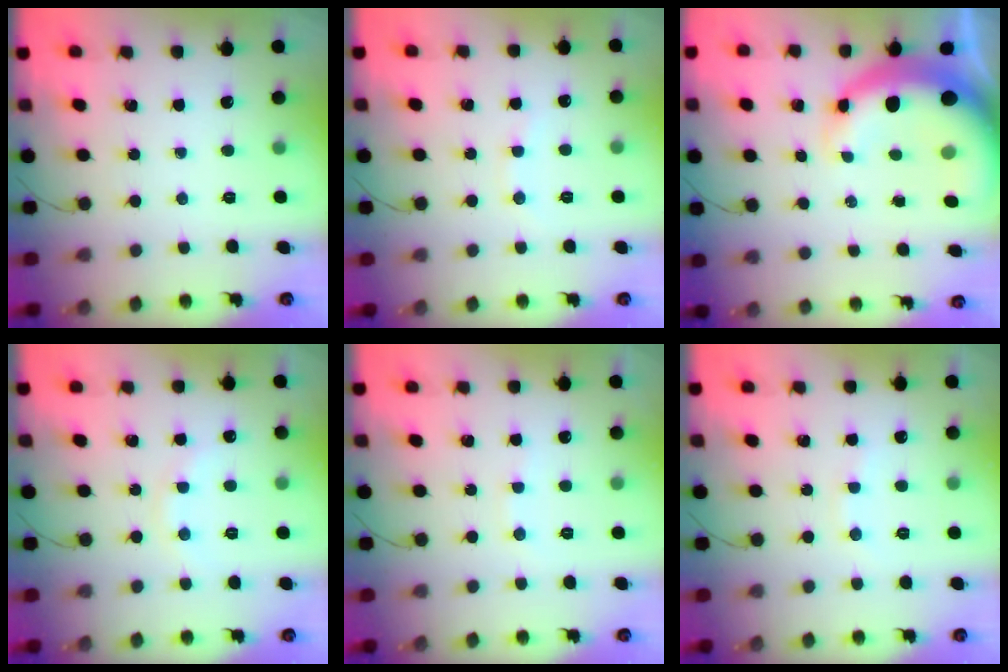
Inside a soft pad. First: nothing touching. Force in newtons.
{"total": 3.5, "press": 3.3, "slide": 1.1}
{"total": 9.7, "press": 9.4, "slide": 2.6}
{"total": 7.8, "press": 7.6, "slide": 1.7}
{"total": 4.7, "press": 4.6, "slide": 1.0}
{"total": 6.0, "press": 5.9, "slide": 1.3}